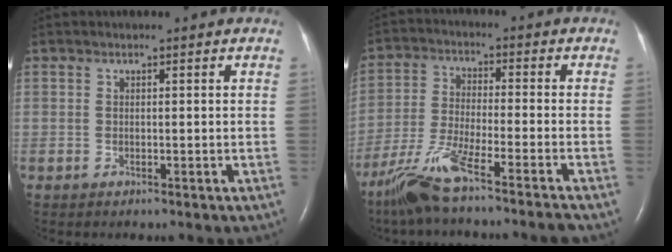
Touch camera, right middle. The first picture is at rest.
{"total": 12.1, "force": [-9.4, -0.9, 7.6], "torque": [-0.146, -0.028, -0.165]}